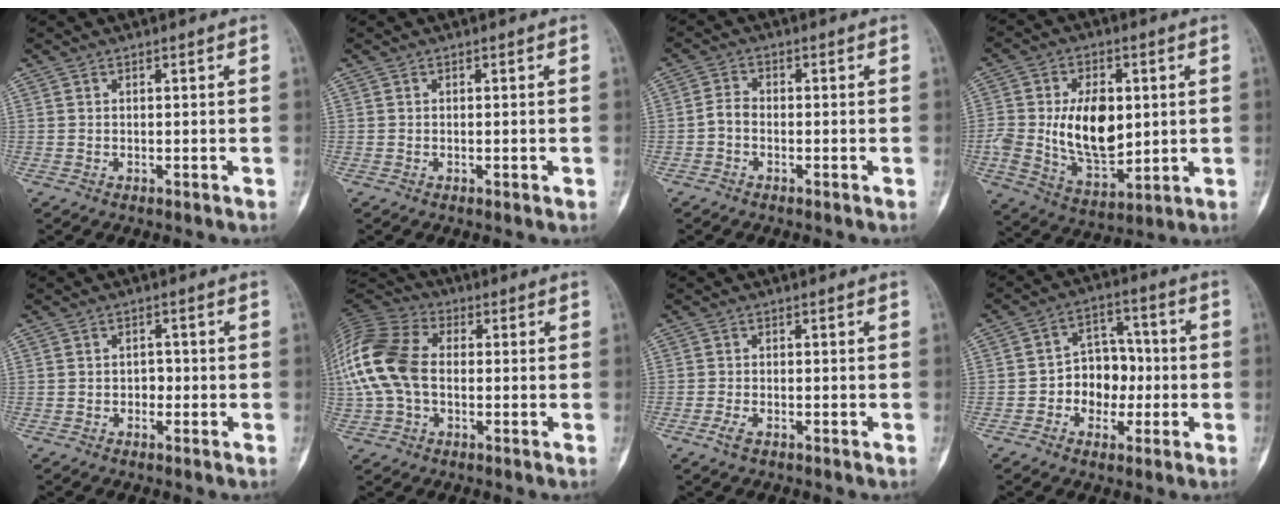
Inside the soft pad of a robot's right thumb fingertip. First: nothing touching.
{"total": 0.6, "force": [-0.2, 0.3, 0.5], "torque": [-0.002, -0.001, -0.003]}
{"total": 2.7, "force": [-1.0, 2.0, 1.6], "torque": [-0.022, 0.008, -0.030]}
{"total": 15.7, "force": [0.9, 9.7, 12.2], "torque": [-0.179, -0.007, 0.030]}
{"total": 2.1, "force": [-0.7, 1.8, 0.9], "torque": [0.008, 0.009, -0.017]}
{"total": 17.5, "force": [-0.3, 11.8, 12.8], "torque": [-0.290, 0.027, -0.013]}
{"total": 2.3, "force": [-1.3, 1.2, 1.5], "torque": [-0.031, 0.000, -0.028]}
{"total": 9.7, "force": [-1.9, 7.7, 5.5], "torque": [-0.034, 0.042, -0.038]}